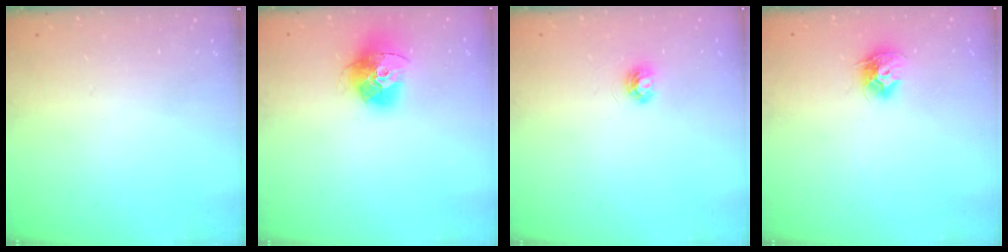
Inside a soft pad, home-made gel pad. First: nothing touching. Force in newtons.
{"total": 15.2, "press": 15.2, "slide": 1.5}
{"total": 3.8, "press": 3.8, "slide": 0.4}
{"total": 8.9, "press": 8.9, "slide": 0.1}